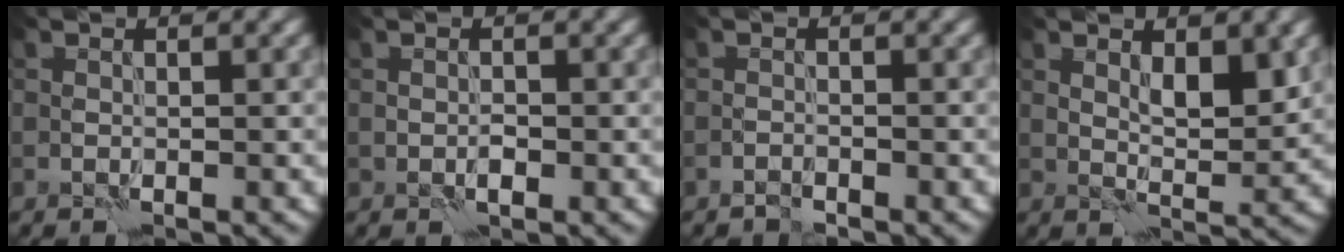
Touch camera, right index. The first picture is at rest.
{"total": 0.9, "force": [-0.4, 0.4, 0.6], "torque": [-0.009, 0.002, -0.008]}
{"total": 1.1, "force": [-1.0, 0.3, 0.1], "torque": [0.001, 0.004, -0.022]}
{"total": 3.0, "force": [1.3, 1.0, 2.4], "torque": [-0.040, -0.002, 0.026]}